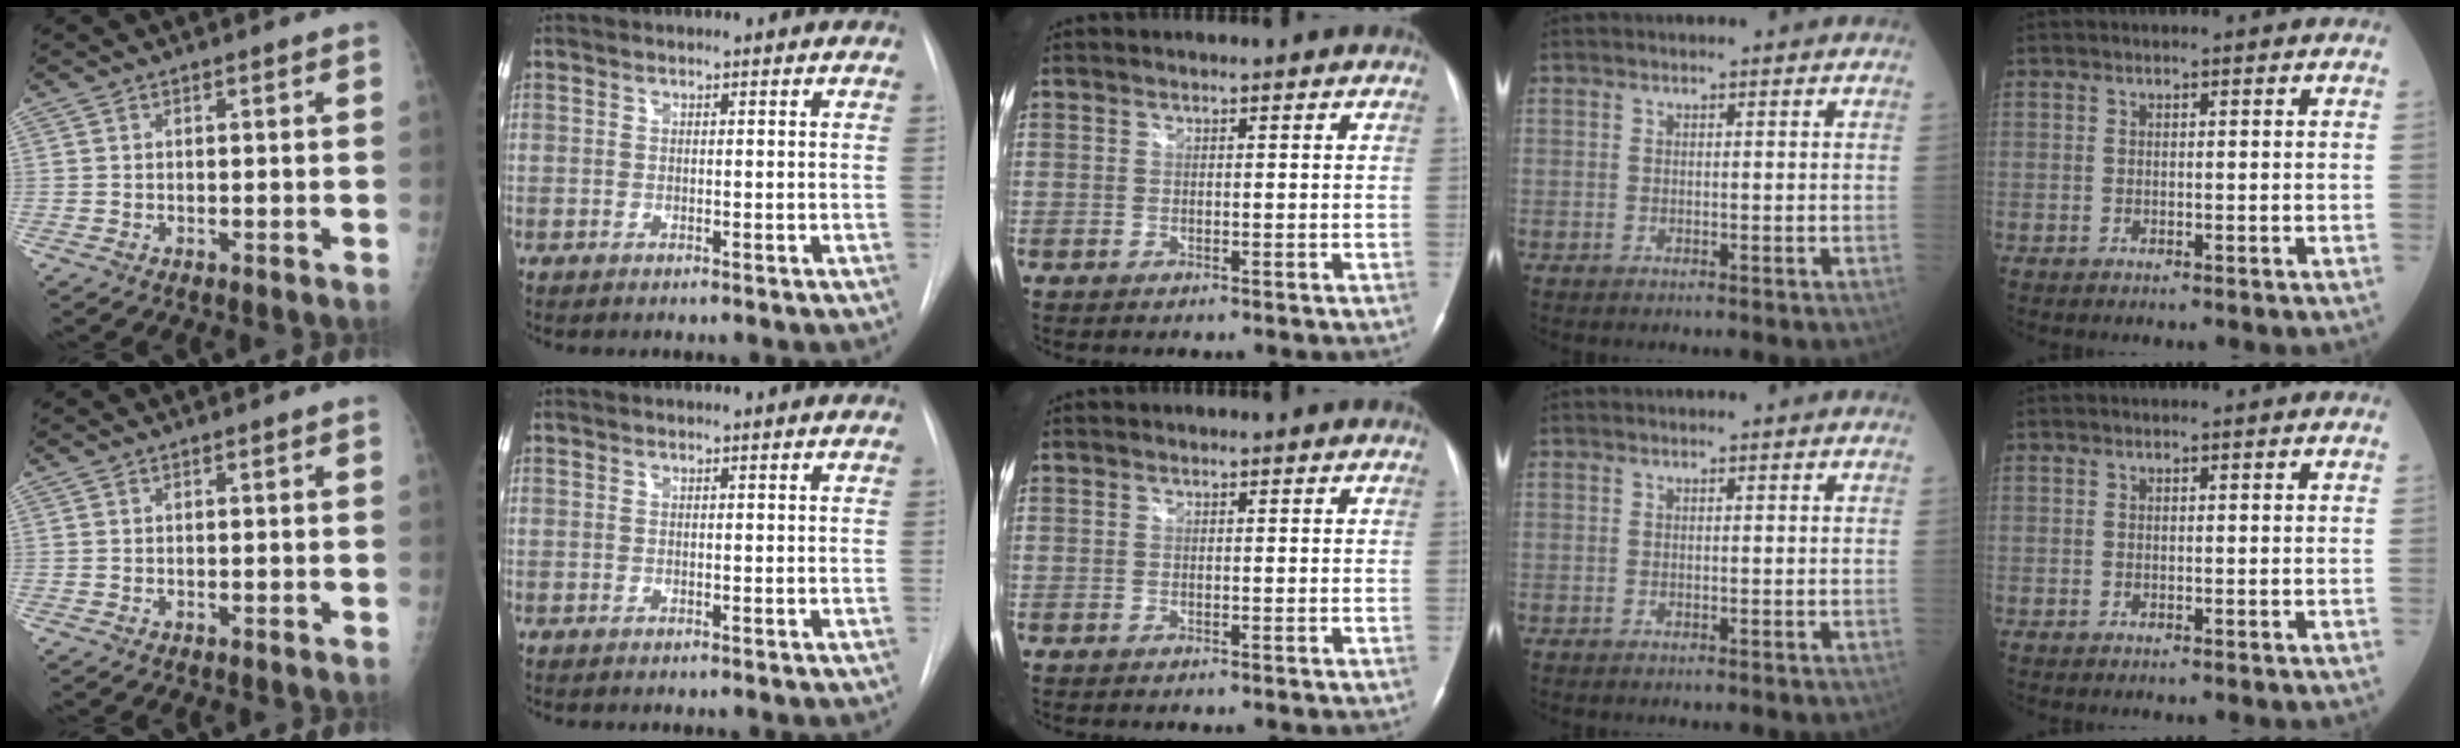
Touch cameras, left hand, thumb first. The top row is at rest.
{}